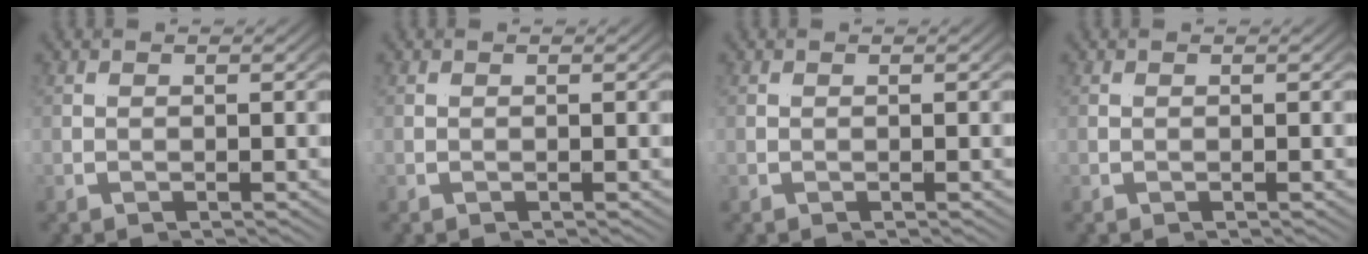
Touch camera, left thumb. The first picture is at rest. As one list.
[{"total": 0.0}, {"total": 0.0}, {"total": 0.0}]